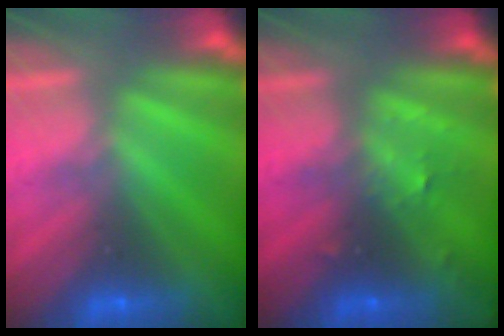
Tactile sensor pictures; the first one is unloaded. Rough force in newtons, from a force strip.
{"total": 2.9}